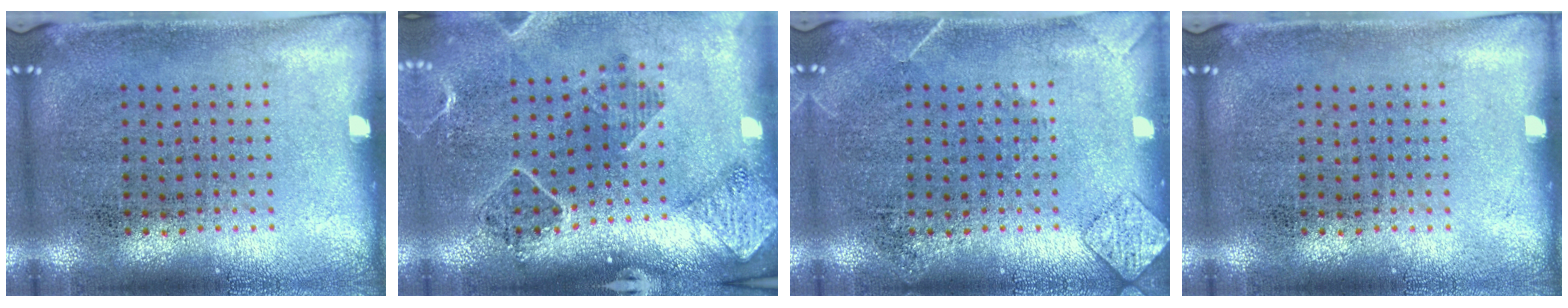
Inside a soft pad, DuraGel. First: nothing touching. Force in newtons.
{"total": 1.5, "press": 1.5, "slide": 0.1}
{"total": 1.6, "press": 1.6, "slide": 0.2}
{"total": 0.0}